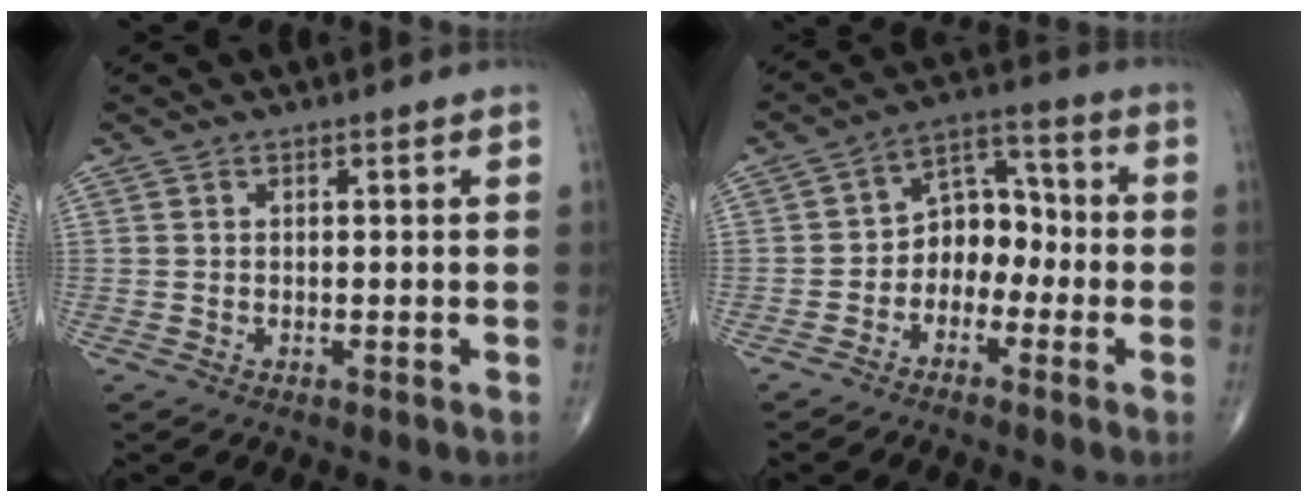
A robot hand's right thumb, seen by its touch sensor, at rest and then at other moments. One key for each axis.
{"total": 8.0, "fx": -2.3, "fy": 5.9, "fz": 4.9, "tx": -0.043, "ty": 0.045, "tz": -0.055}